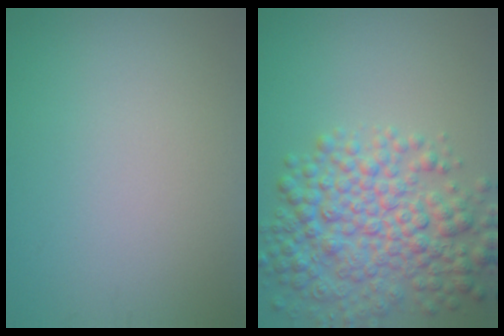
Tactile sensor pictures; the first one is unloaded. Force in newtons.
{"total": 7.6, "press": 7.6, "slide": 0.2}